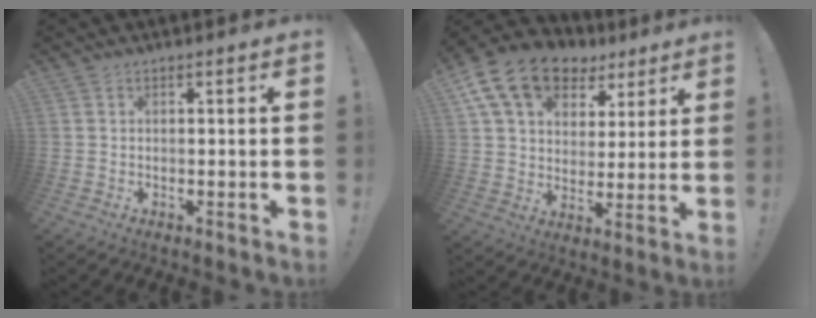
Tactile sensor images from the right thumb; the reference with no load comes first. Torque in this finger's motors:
{"motor_torque": [1.16, 3.57, 0.72, 0.00, 0.15]}